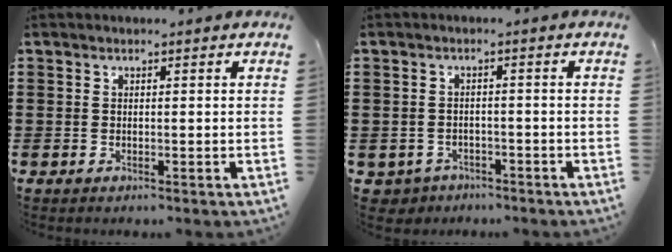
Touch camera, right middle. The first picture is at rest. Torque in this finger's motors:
{"motor_torque": [-0.03, 0.25, -0.05, -0.02]}